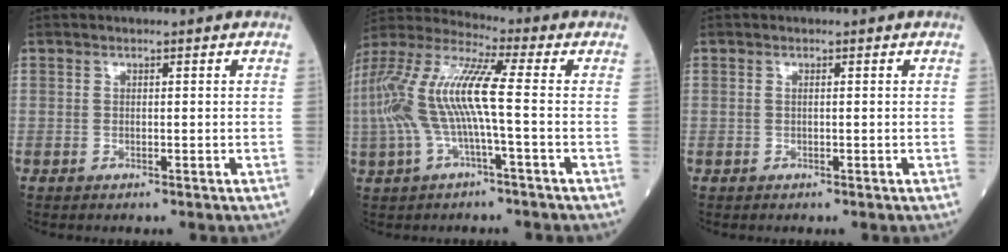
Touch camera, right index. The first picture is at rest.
{"total": 14.3, "force": [-0.9, 2.1, 14.1], "torque": [-0.312, 0.027, -0.027]}
{"total": 0.0}